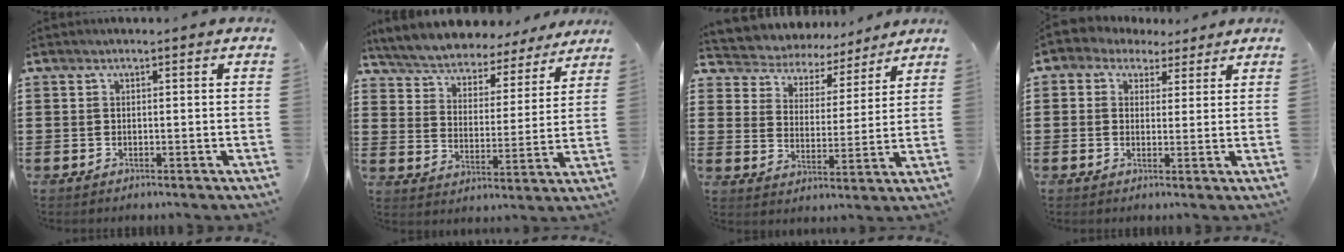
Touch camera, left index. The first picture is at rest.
{"total": 5.5, "force": [5.5, 0.3, 0.3], "torque": [-0.036, -0.042, 0.092]}
{"total": 4.7, "force": [4.5, 1.2, -0.4], "torque": [-0.024, -0.035, 0.074]}
{"total": 2.4, "force": [1.2, 2.1, 0.1], "torque": [-0.016, 0.007, 0.019]}